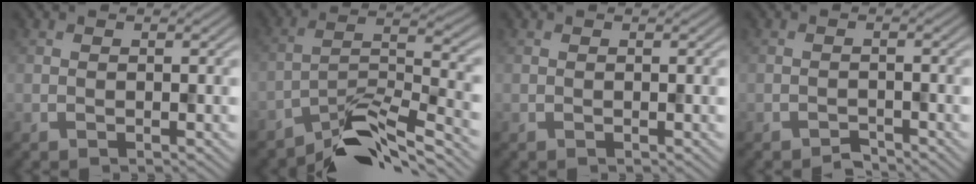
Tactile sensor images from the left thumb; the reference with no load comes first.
{"total": 9.0, "force": [-7.1, 2.2, 5.1], "torque": [-0.086, 0.006, -0.139]}
{"total": 0.0}
{"total": 1.2, "force": [-1.2, 0.2, 0.3], "torque": [-0.003, 0.004, -0.026]}